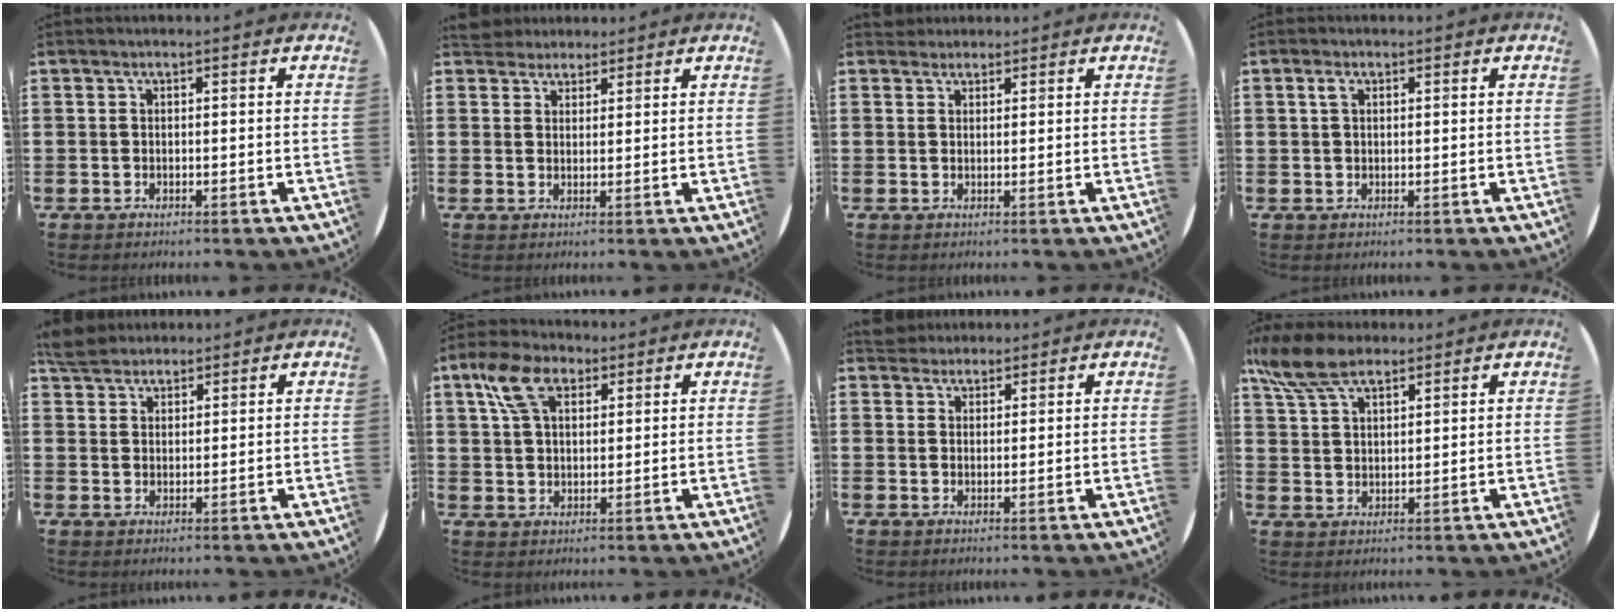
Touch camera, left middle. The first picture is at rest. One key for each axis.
{"total": 2.9, "fx": 2.7, "fy": 1.0, "fz": -0.2, "tx": 0.004, "ty": -0.002, "tz": 0.051}
{"total": 1.4, "fx": 1.3, "fy": 0.4, "fz": -0.2, "tx": 0.001, "ty": 0.002, "tz": 0.026}
{"total": 1.3, "fx": 0.6, "fy": 0.8, "fz": 0.9, "tx": -0.011, "ty": 0.004, "tz": 0.009}
{"total": 4.2, "fx": 3.8, "fy": 1.5, "fz": 0.7, "tx": -0.016, "ty": -0.003, "tz": 0.074}
{"total": 7.1, "fx": 4.2, "fy": 4.1, "fz": 4.0, "tx": -0.093, "ty": 0.015, "tz": 0.078}
{"total": 2.4, "fx": 2.3, "fy": 0.8, "fz": -0.2, "tx": -0.001, "ty": 0.004, "tz": 0.045}
{"total": 7.9, "fx": 6.2, "fy": 3.2, "fz": 3.8, "tx": -0.093, "ty": -0.004, "tz": 0.117}